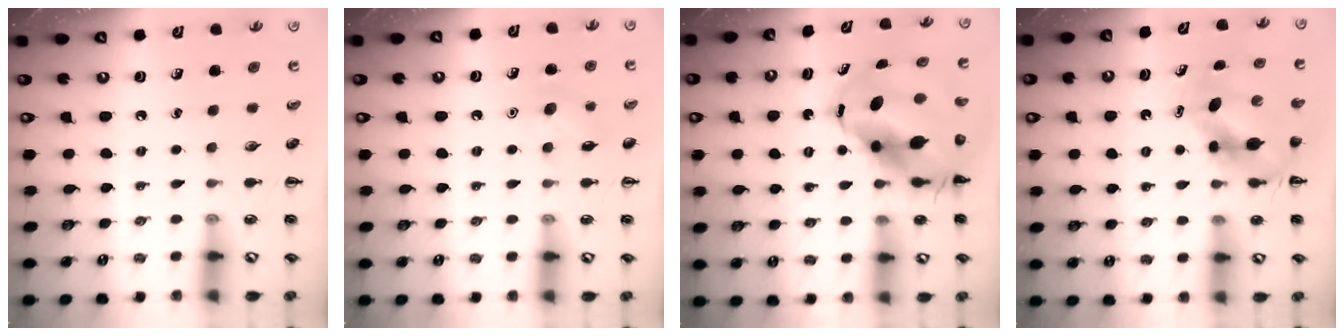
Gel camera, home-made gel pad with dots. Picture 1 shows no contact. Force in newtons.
{"total": 7.1, "press": 7.0, "slide": 1.5}
{"total": 11.7, "press": 11.4, "slide": 2.8}
{"total": 6.2, "press": 6.2, "slide": 0.9}